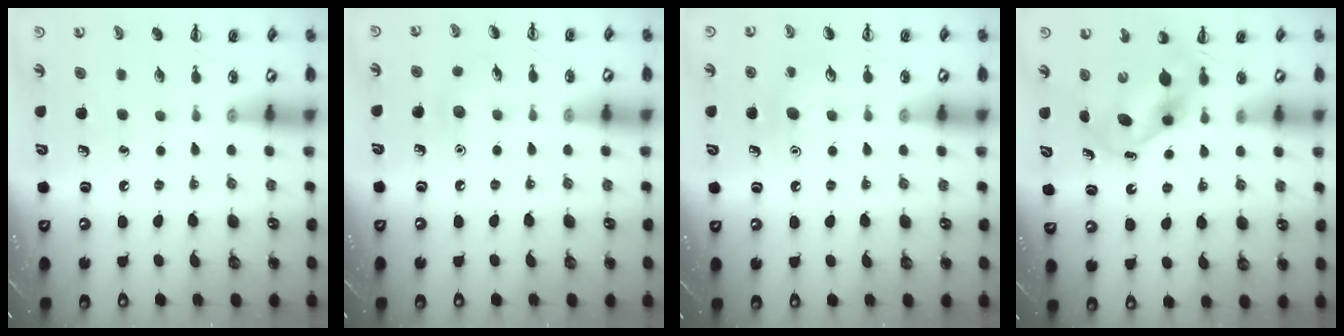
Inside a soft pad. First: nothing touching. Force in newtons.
{"total": 5.1, "press": 4.9, "slide": 1.5}
{"total": 7.2, "press": 6.9, "slide": 1.9}
{"total": 5.6, "press": 5.5, "slide": 1.2}